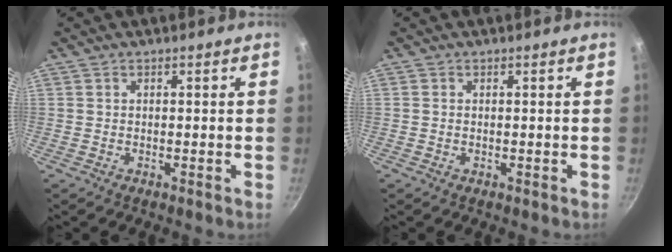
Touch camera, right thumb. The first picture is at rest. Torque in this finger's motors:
{"motor_torque": [-0.21, 0.08, -0.40, 0.33, 0.10]}